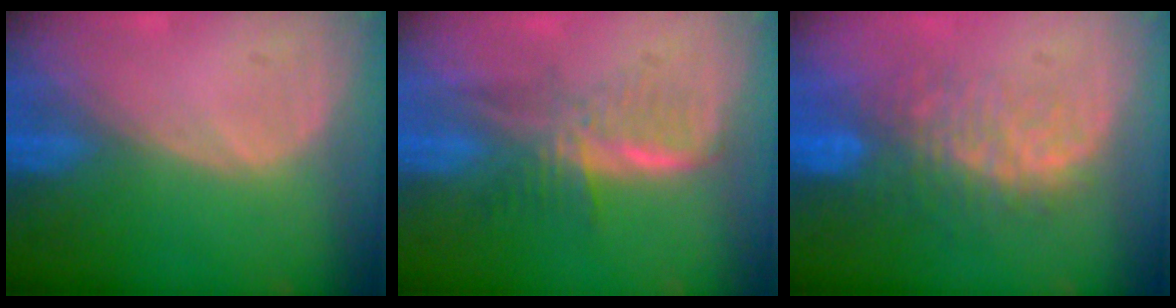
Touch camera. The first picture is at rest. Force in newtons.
{"total": 5.9, "press": 5.6, "slide": 2.0}
{"total": 9.4, "press": 8.1, "slide": 4.7}